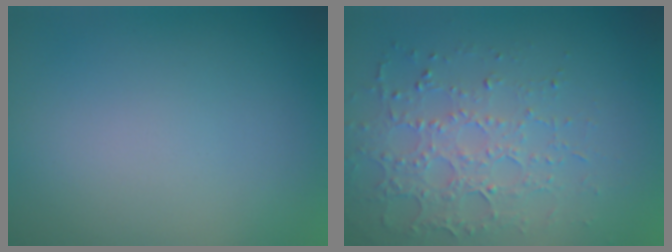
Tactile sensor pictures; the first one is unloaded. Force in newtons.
{"total": 3.8, "press": 3.6, "slide": 1.2}